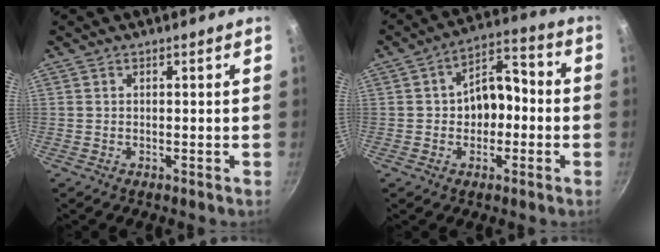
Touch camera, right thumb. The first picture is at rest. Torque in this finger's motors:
{"motor_torque": [0.01, 0.31, -0.10, -0.13, 0.10]}